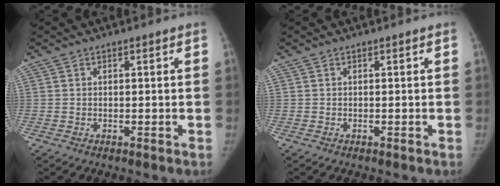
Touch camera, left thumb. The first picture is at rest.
{"total": 0.0}